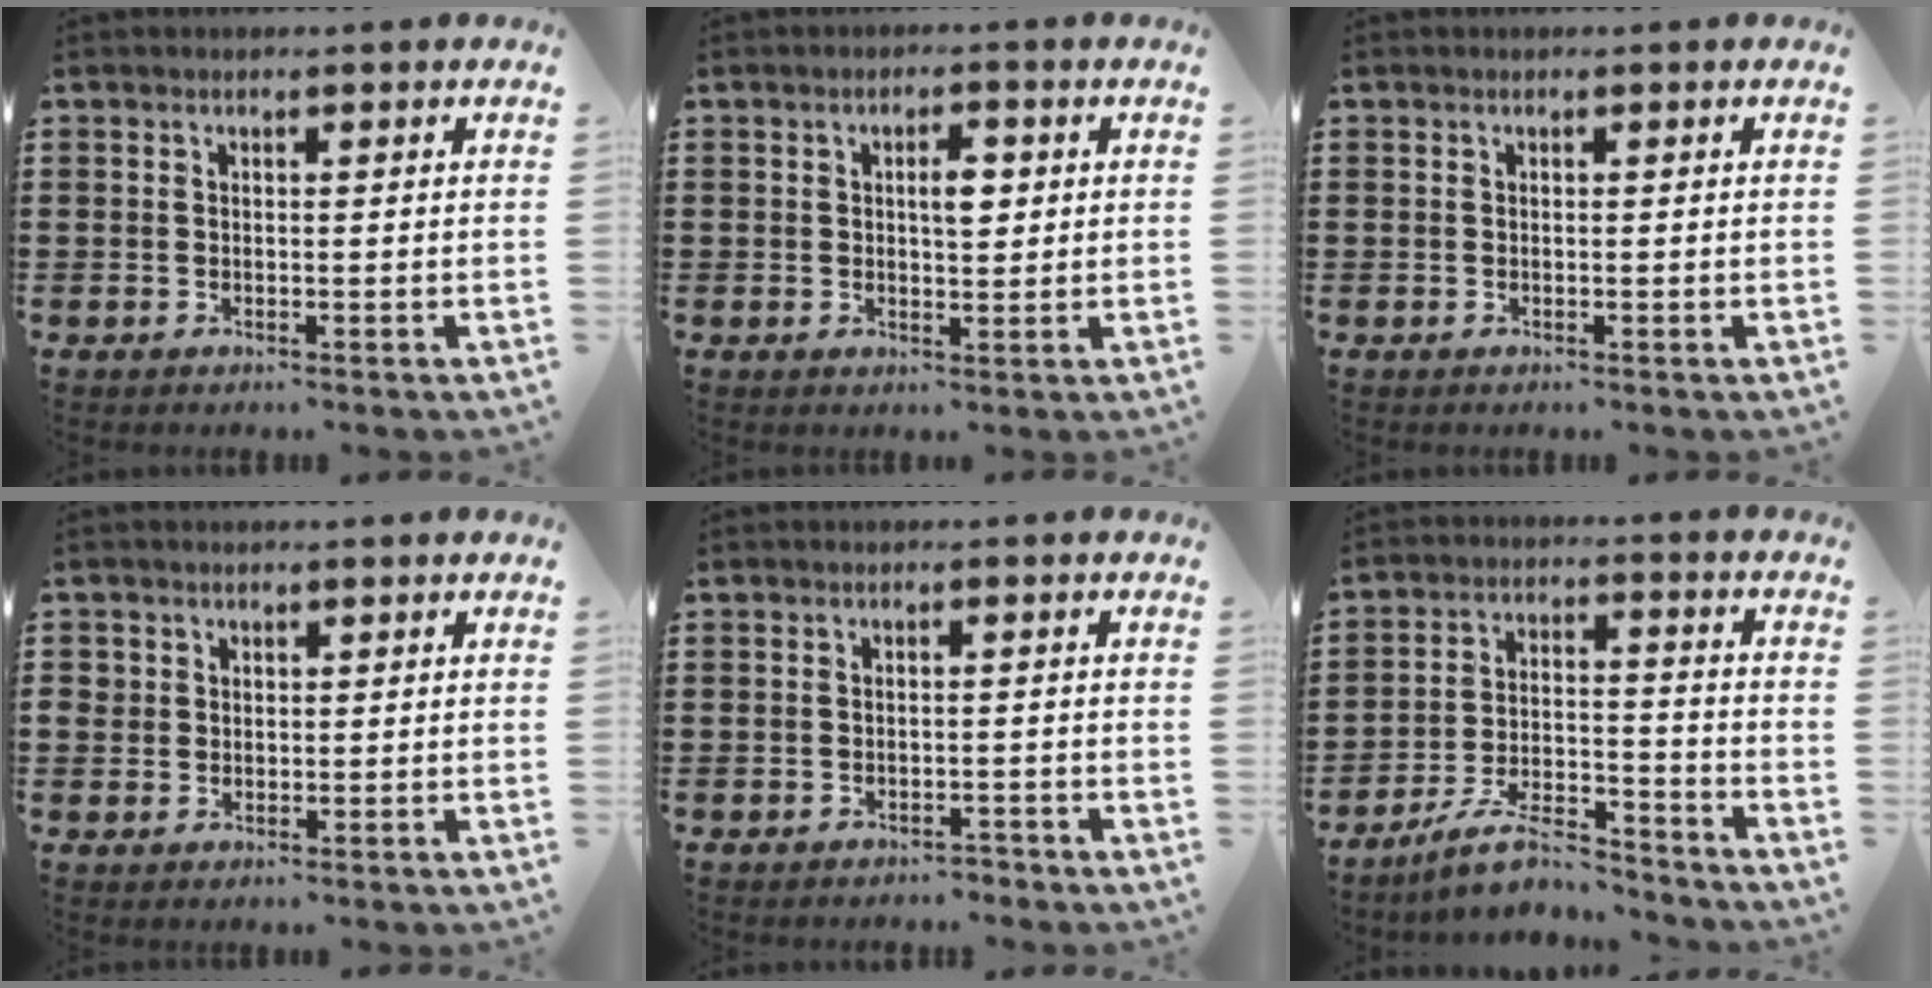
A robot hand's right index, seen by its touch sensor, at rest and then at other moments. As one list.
[{"total": 3.5, "force": [0.7, 1.3, 3.2], "torque": [-0.048, 0.001, 0.006]}, {"total": 0.0}, {"total": 1.4, "force": [0.4, 1.3, 0.2], "torque": [-0.009, 0.004, 0.007]}, {"total": 1.3, "force": [-1.3, 0.2, 0.2], "torque": [-0.010, -0.001, -0.026]}, {"total": 8.6, "force": [-7.6, 1.6, 3.8], "torque": [-0.077, 0.014, -0.145]}]